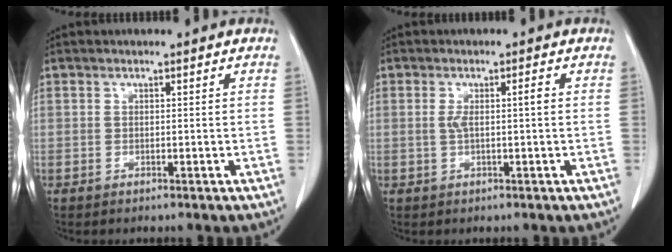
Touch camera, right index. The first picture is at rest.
{"total": 2.6, "force": [0.1, 0.2, 2.6], "torque": [-0.051, 0.008, 0.005]}